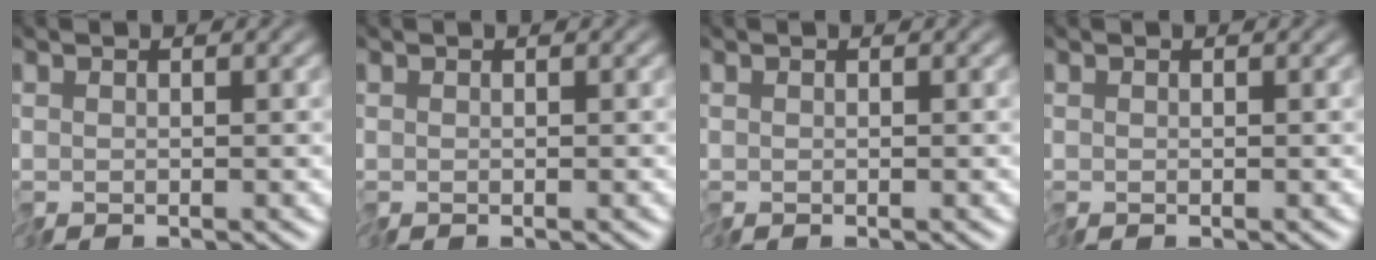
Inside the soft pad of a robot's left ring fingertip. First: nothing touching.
{"total": 0.0}
{"total": 0.0}
{"total": 0.0}